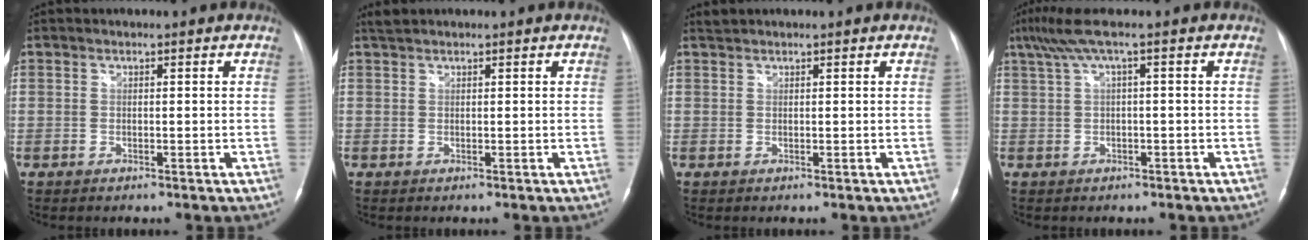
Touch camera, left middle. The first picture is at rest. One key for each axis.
{"total": 1.1, "fx": 1.1, "fy": 0.1, "fz": 0.3, "tx": -0.011, "ty": 0.011, "tz": 0.026}
{"total": 0.8, "fx": 0.7, "fy": 0.0, "fz": -0.1, "tx": -0.006, "ty": 0.008, "tz": 0.019}
{"total": 4.4, "fx": 1.6, "fy": -0.4, "fz": 4.1, "tx": -0.086, "ty": 0.036, "tz": 0.037}